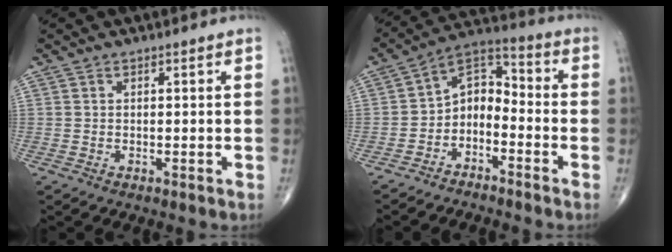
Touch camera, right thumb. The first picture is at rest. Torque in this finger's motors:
{"motor_torque": [-0.12, 0.03, 0.10, -0.09, 0.12]}